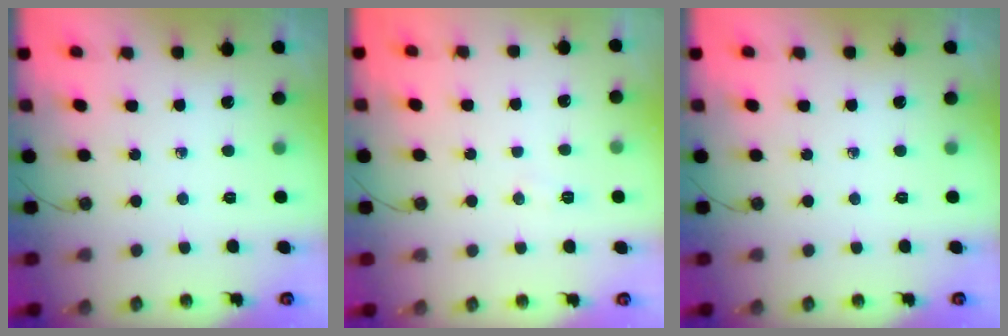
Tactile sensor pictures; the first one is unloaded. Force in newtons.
{"total": 5.9, "press": 4.2, "slide": 4.1}
{"total": 0.0}